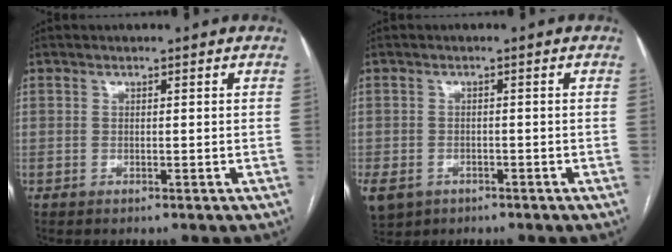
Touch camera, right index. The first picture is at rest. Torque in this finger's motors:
{"motor_torque": [1.12, -1.02, 1.02, 0.21]}